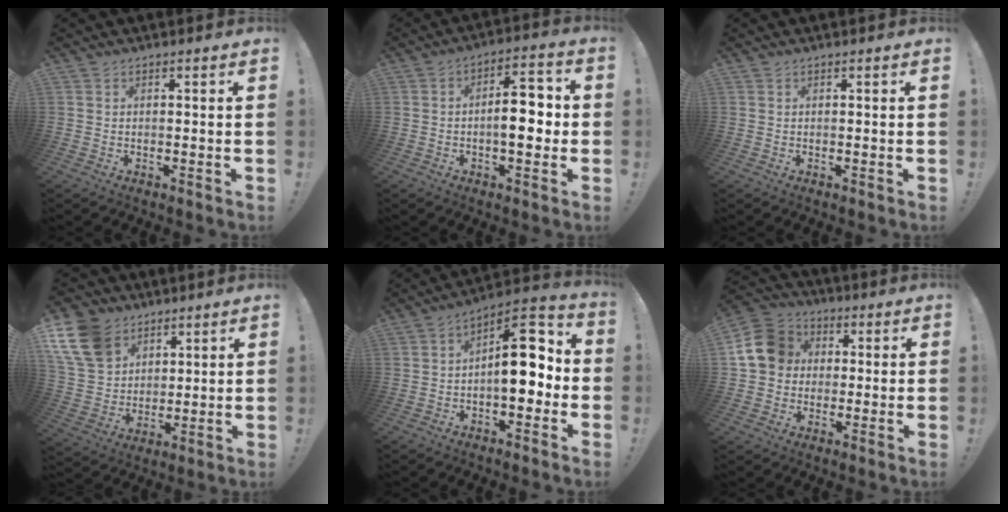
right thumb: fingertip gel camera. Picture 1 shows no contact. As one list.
[{"total": 11.7, "force": [-1.3, 5.5, 10.2], "torque": [-0.139, 0.015, -0.023]}, {"total": 0.0}, {"total": 15.7, "force": [8.2, 11.5, 6.9], "torque": [-0.125, -0.042, 0.164]}, {"total": 14.2, "force": [-0.2, 7.7, 11.9], "torque": [-0.155, 0.011, -0.002]}, {"total": 14.6, "force": [2.2, 12.5, 7.3], "torque": [-0.121, 0.009, 0.048]}]